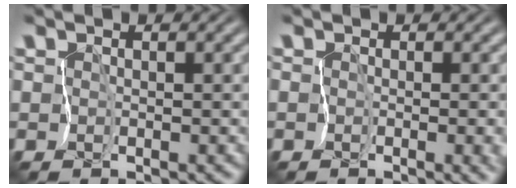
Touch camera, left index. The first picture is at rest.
{"total": 2.9, "force": [-0.7, 1.5, 2.3], "torque": [-0.007, -0.007, -0.005]}